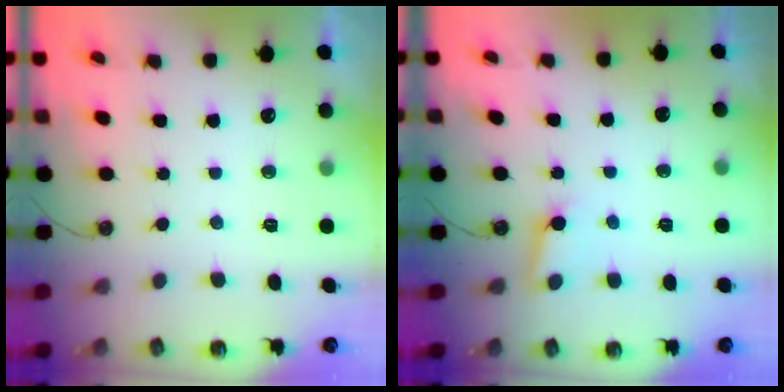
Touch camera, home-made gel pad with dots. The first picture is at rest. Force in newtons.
{"total": 3.0, "press": 2.9, "slide": 0.3}